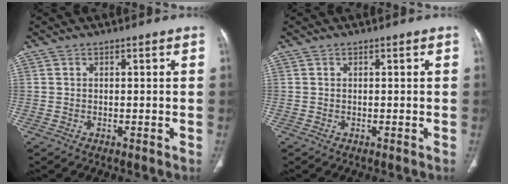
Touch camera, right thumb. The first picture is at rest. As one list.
[{"total": 0.0}]